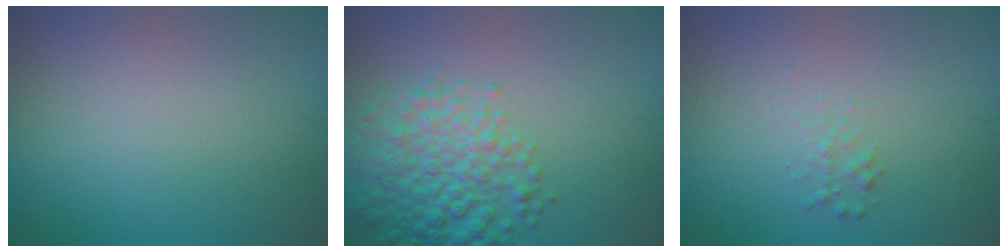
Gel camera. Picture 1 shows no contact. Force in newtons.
{"total": 5.4, "press": 5.4, "slide": 0.2}
{"total": 0.9, "press": 0.9, "slide": 0.1}